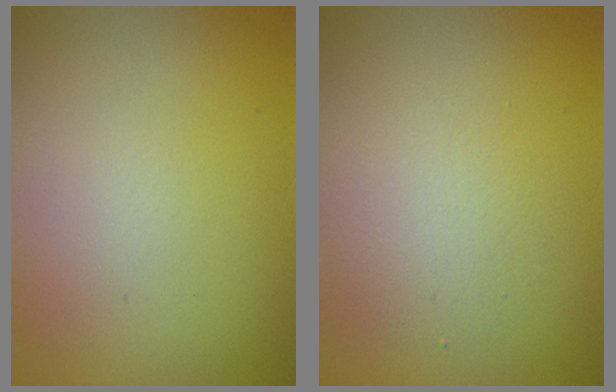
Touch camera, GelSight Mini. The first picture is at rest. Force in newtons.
{"total": 2.4, "press": 2.4, "slide": 0.1}